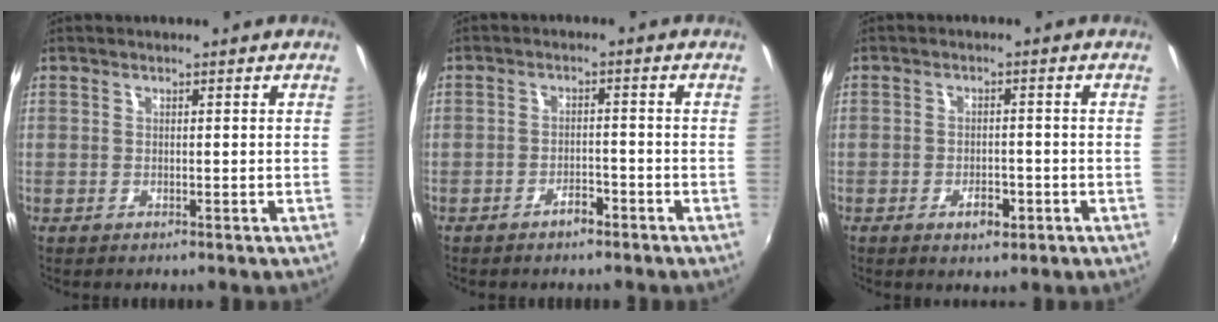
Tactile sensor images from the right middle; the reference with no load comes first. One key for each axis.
{"total": 2.8, "fx": -2.2, "fy": 1.1, "fz": 1.2, "tx": -0.028, "ty": 0.003, "tz": -0.031}
{"total": 3.5, "fx": -1.8, "fy": 1.9, "fz": 2.4, "tx": -0.048, "ty": -0.003, "tz": -0.025}